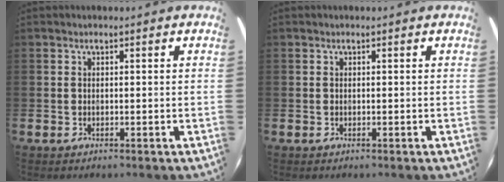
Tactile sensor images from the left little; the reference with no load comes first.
{"total": 0.0}